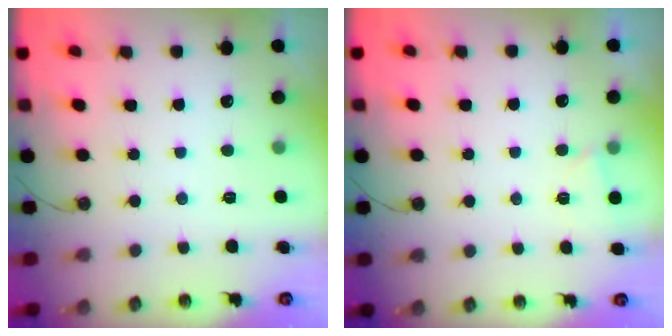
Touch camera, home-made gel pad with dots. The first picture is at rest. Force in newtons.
{"total": 2.0, "press": 1.9, "slide": 0.3}